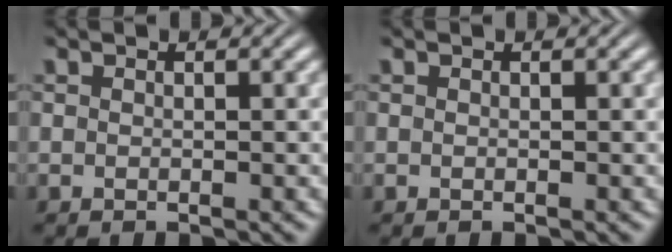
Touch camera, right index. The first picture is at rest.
{"total": 0.0}